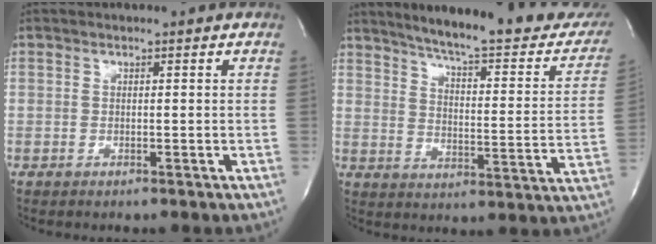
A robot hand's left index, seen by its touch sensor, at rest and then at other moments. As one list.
[{"total": 25.7, "force": [22.0, 3.8, 12.7], "torque": [-0.178, -0.055, 0.271]}]